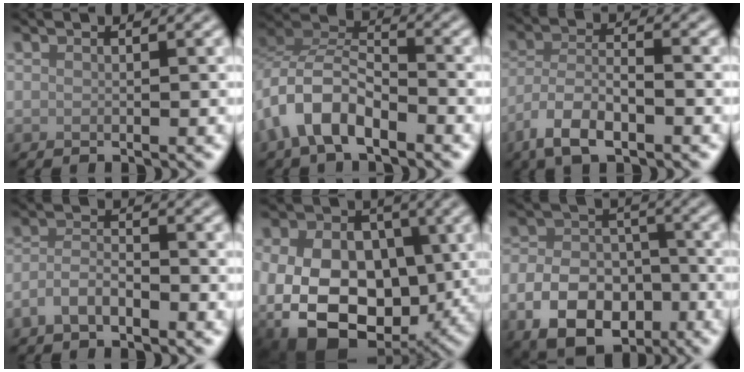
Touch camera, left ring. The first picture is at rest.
{"total": 6.0, "force": [-3.4, 3.0, 3.9], "torque": [-0.068, 0.009, -0.075]}
{"total": 5.1, "force": [-3.2, 1.9, 3.5], "torque": [-0.065, 0.002, -0.068]}
{"total": 2.6, "force": [-1.5, 1.1, 1.8], "torque": [-0.038, 0.005, -0.037]}
{"total": 16.8, "force": [-2.2, 12.9, 10.6], "torque": [-0.170, -0.011, -0.059]}
{"total": 8.0, "force": [-3.2, 5.4, 4.9], "torque": [-0.091, -0.012, -0.057]}